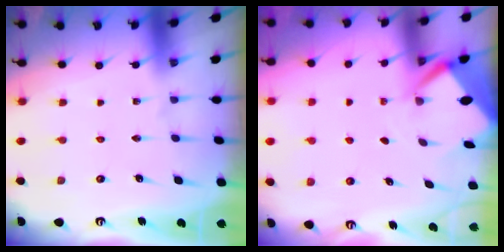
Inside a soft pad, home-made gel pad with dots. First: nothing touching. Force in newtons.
{"total": 2.8, "press": 2.8, "slide": 0.2}